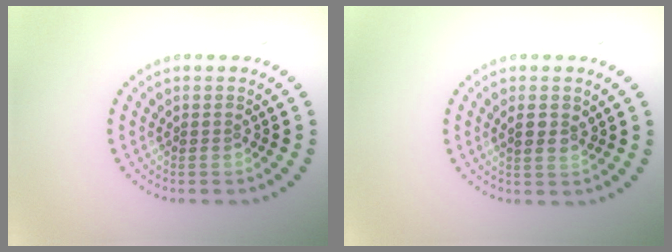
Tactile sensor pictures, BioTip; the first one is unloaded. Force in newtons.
{"total": 1.4, "press": 1.4, "slide": 0.4}